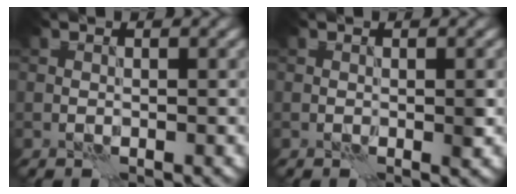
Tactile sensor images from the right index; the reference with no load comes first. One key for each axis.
{"total": 0.7, "fx": -0.1, "fy": 0.1, "fz": 0.7, "tx": -0.011, "ty": -0.002, "tz": -0.003}